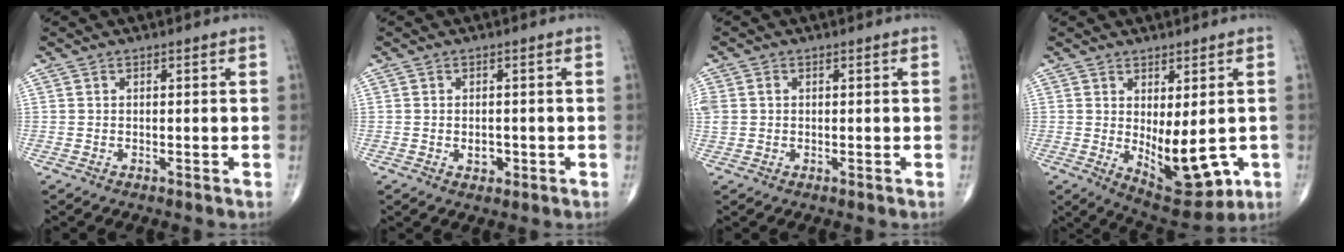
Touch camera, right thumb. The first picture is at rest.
{"total": 2.4, "force": [-0.5, 1.7, 1.6], "torque": [-0.016, 0.001, -0.004]}
{"total": 3.6, "force": [0.5, 3.0, 1.9], "torque": [-0.053, 0.011, 0.017]}
{"total": 11.5, "force": [-1.4, 5.1, 10.2], "torque": [-0.127, -0.017, 0.001]}